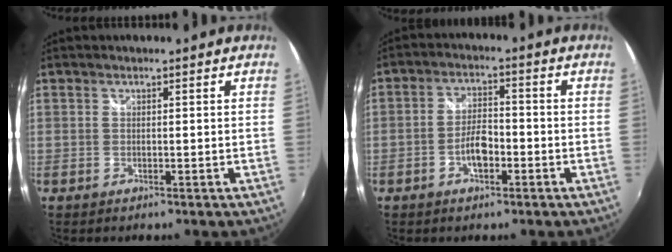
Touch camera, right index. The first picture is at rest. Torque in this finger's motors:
{"motor_torque": [1.22, 0.17, 0.15, 0.04]}